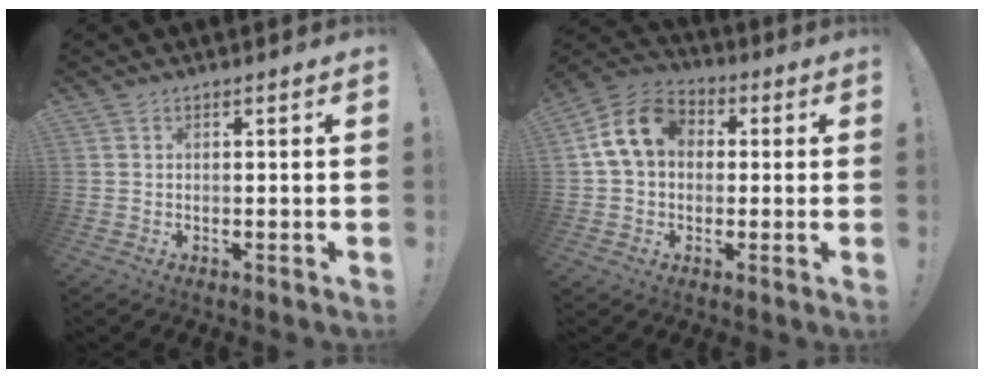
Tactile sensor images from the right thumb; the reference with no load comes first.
{"total": 12.6, "force": [2.8, 9.5, 7.8], "torque": [-0.133, 0.011, 0.060]}